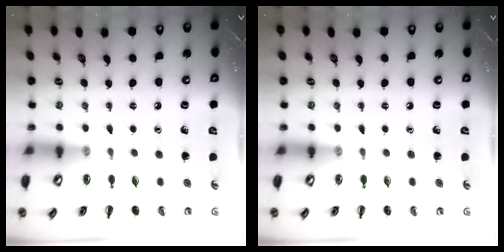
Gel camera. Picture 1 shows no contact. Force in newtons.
{"total": 0.0}